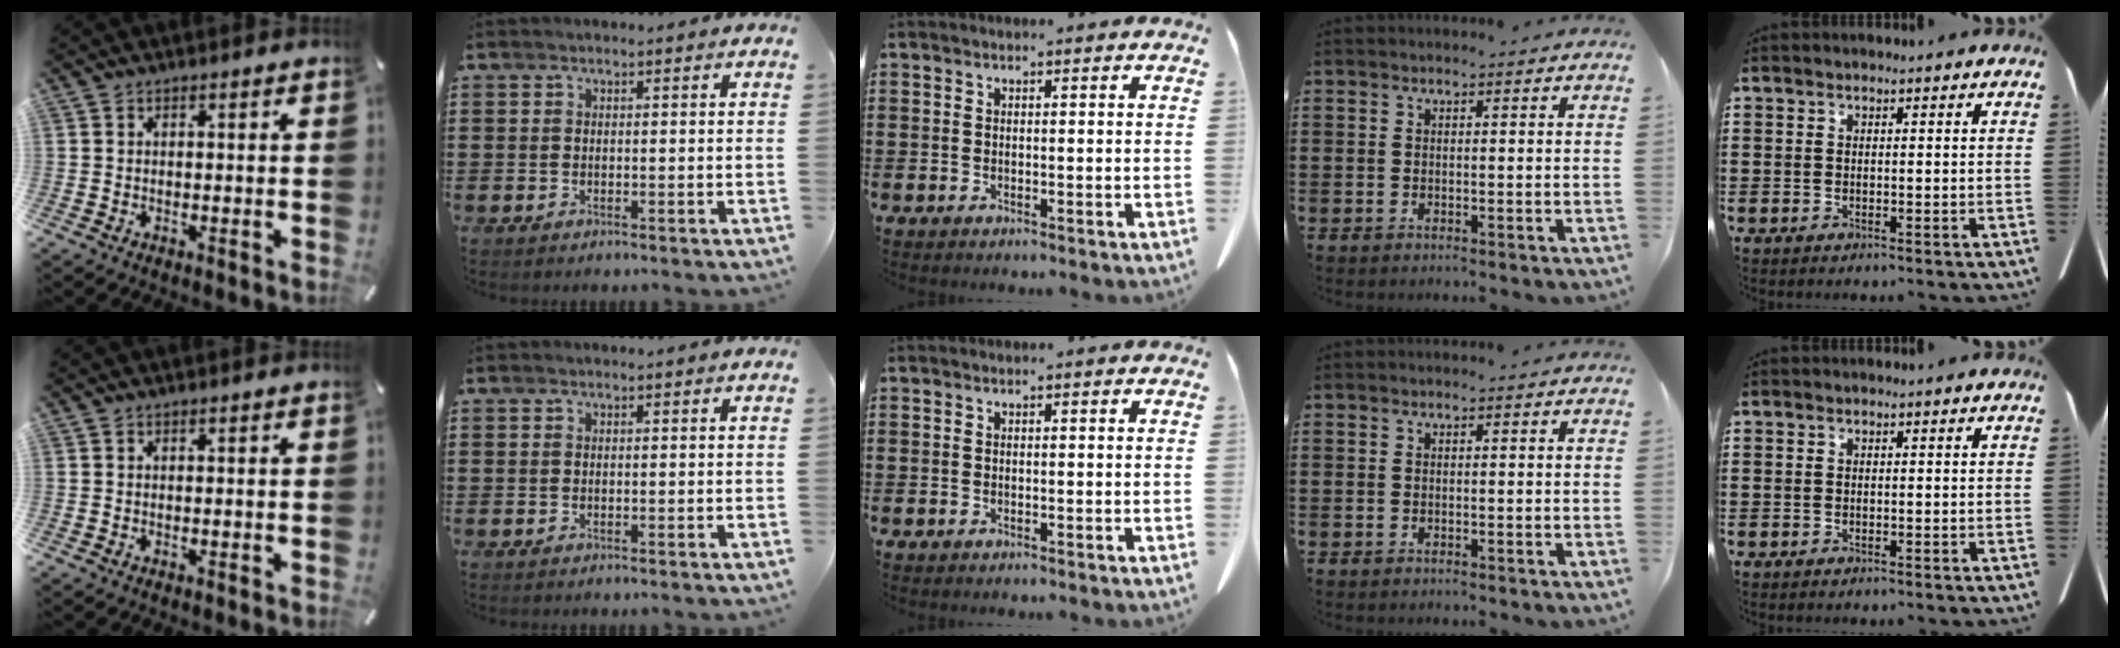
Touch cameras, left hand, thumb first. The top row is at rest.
{}